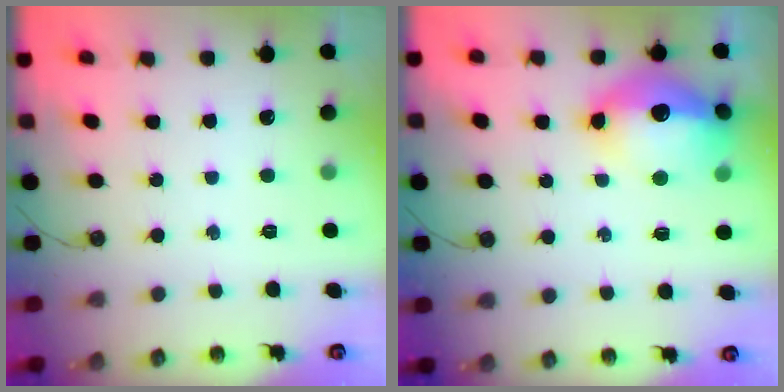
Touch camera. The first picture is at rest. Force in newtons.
{"total": 16.4, "press": 16.3, "slide": 1.5}